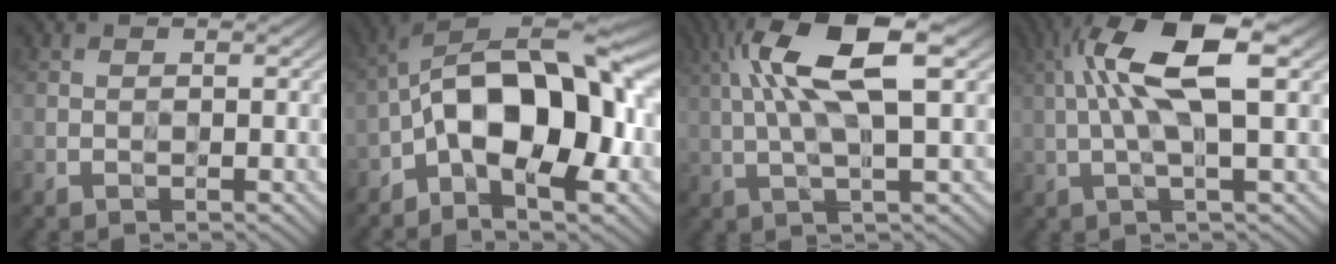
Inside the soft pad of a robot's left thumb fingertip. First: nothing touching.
{"total": 15.3, "force": [-3.0, 7.1, 13.2], "torque": [-0.220, 0.010, -0.053]}
{"total": 9.8, "force": [3.4, 2.4, 8.9], "torque": [-0.178, 0.012, 0.063]}
{"total": 9.3, "force": [2.3, 2.1, 8.8], "torque": [-0.167, 0.017, 0.041]}